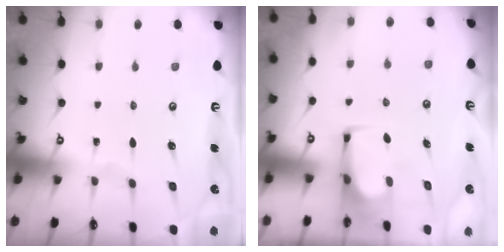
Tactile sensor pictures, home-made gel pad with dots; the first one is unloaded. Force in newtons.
{"total": 1.6, "press": 1.5, "slide": 0.3}